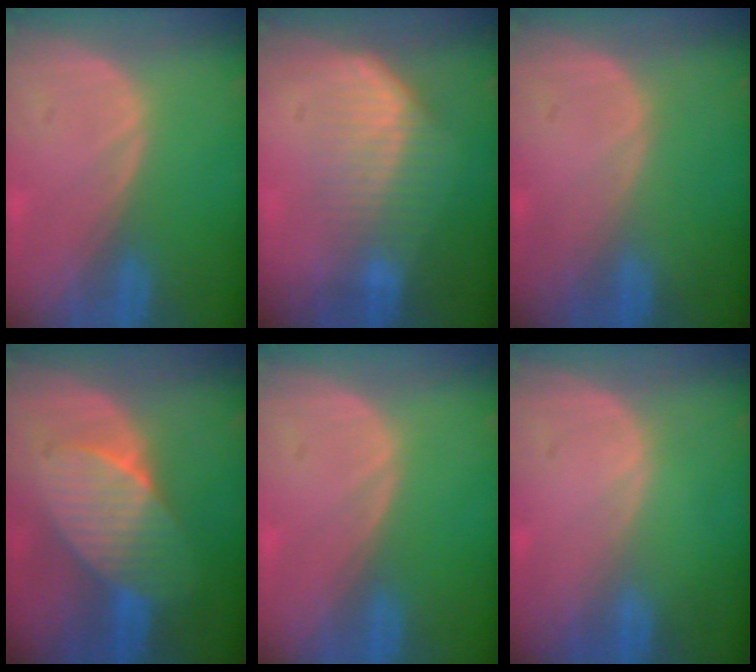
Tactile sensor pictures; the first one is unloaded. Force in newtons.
{"total": 7.6, "press": 6.5, "slide": 3.9}
{"total": 0.0}
{"total": 7.3, "press": 7.2, "slide": 1.3}
{"total": 0.0}
{"total": 0.0}